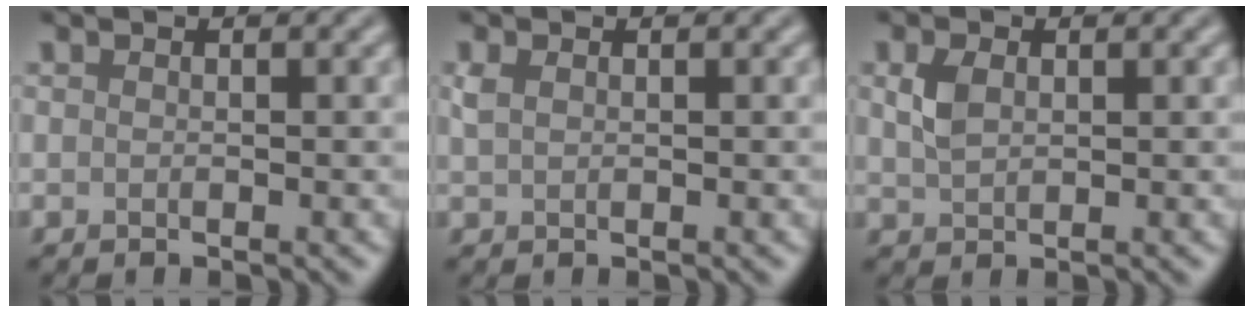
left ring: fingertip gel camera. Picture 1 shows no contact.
{"total": 1.1, "force": [0.5, 0.6, 0.7], "torque": [-0.019, 0.002, 0.012]}
{"total": 2.1, "force": [0.7, 1.3, 1.4], "torque": [-0.035, 0.002, 0.017]}